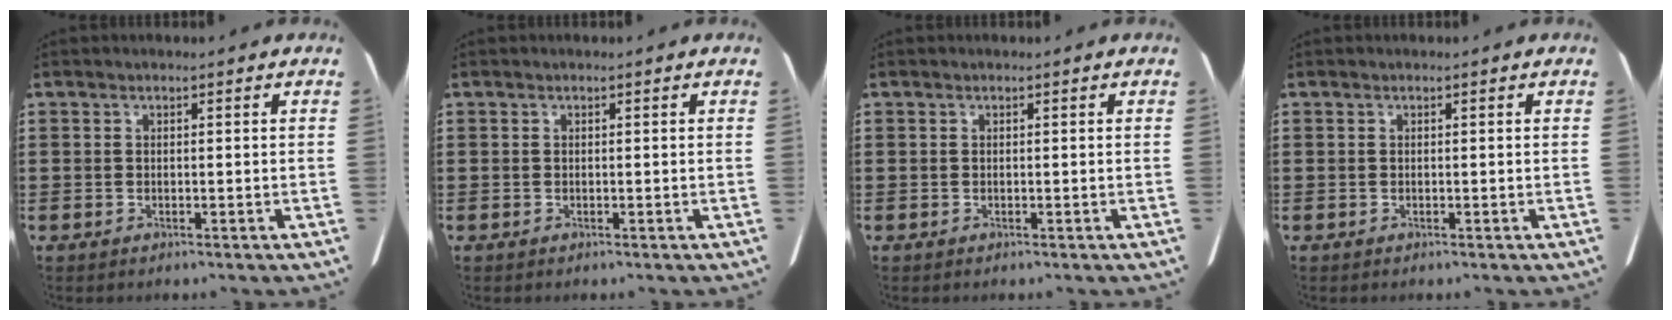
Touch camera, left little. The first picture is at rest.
{"total": 0.0}
{"total": 0.0}
{"total": 0.0}